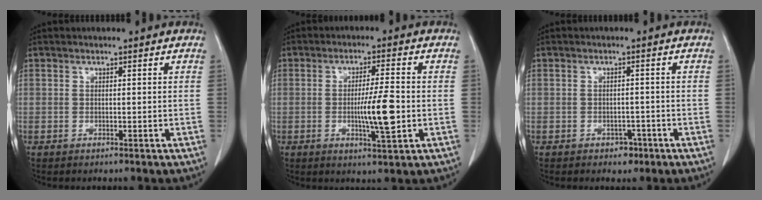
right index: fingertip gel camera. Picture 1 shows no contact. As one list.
[{"total": 7.0, "force": [-1.2, 0.4, 6.9], "torque": [-0.118, -0.010, -0.020]}, {"total": 2.2, "force": [-1.3, 1.5, 0.9], "torque": [-0.009, 0.004, -0.012]}]